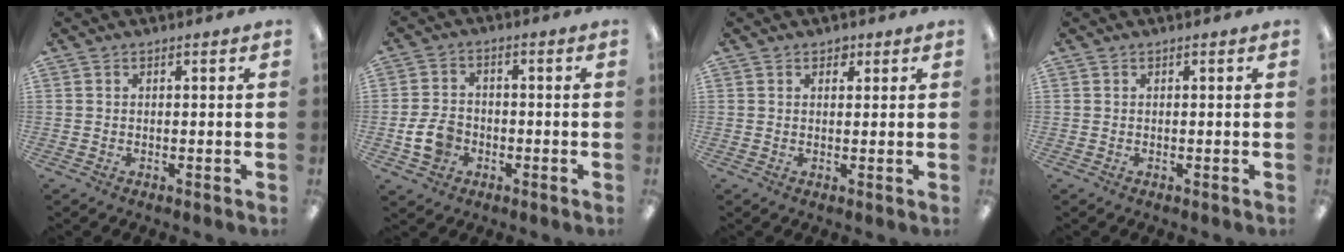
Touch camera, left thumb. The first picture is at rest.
{"total": 7.1, "force": [-2.3, 5.3, 4.1], "torque": [-0.094, 0.011, -0.042]}
{"total": 1.7, "force": [1.1, 1.0, 0.7], "torque": [0.001, -0.005, 0.017]}
{"total": 0.0}